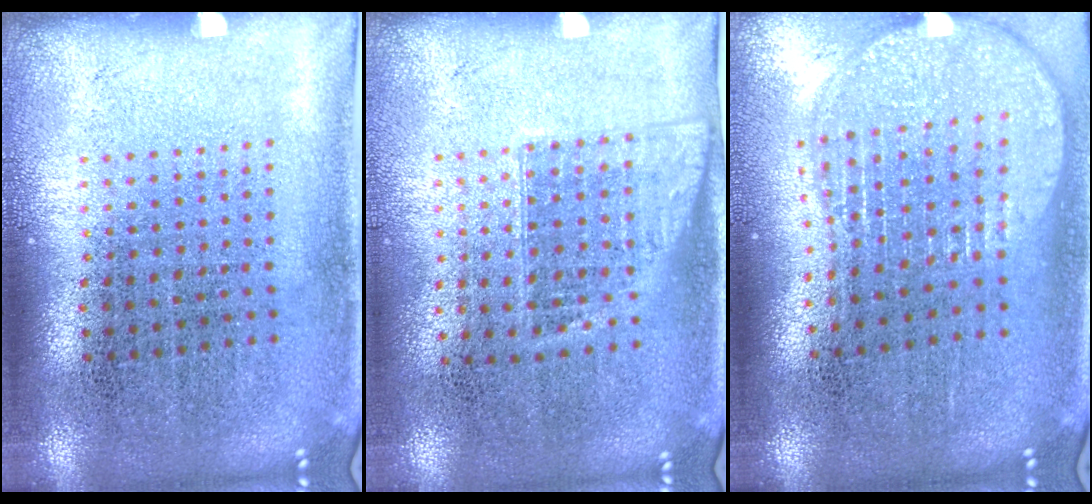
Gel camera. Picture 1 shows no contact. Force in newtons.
{"total": 1.1, "press": 1.0, "slide": 0.6}
{"total": 1.9, "press": 1.6, "slide": 1.1}